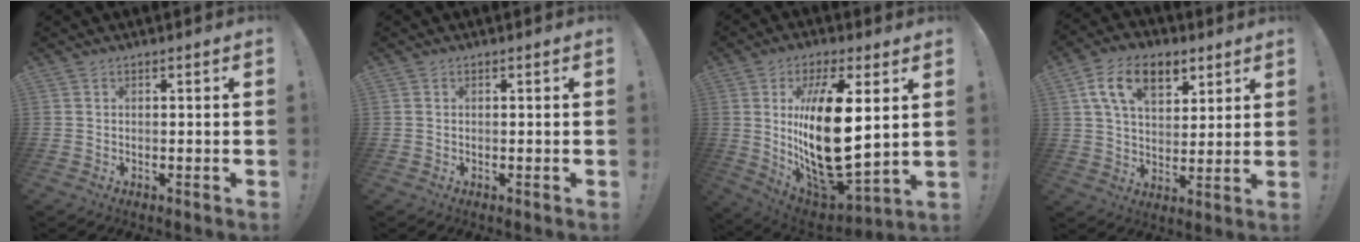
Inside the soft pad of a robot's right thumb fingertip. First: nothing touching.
{"total": 0.0}
{"total": 22.6, "force": [4.1, 9.3, 20.2], "torque": [-0.395, -0.043, 0.071]}
{"total": 14.8, "force": [7.1, 9.1, 9.4], "torque": [-0.153, -0.012, 0.132]}